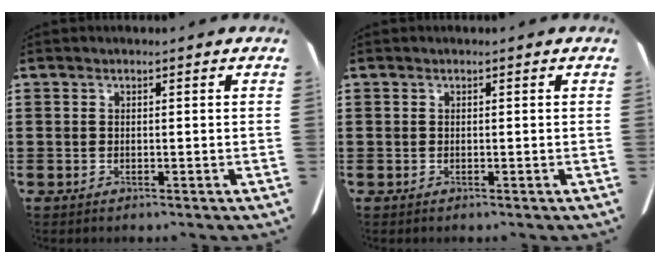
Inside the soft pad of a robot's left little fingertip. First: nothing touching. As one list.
[{"total": 0.0}]